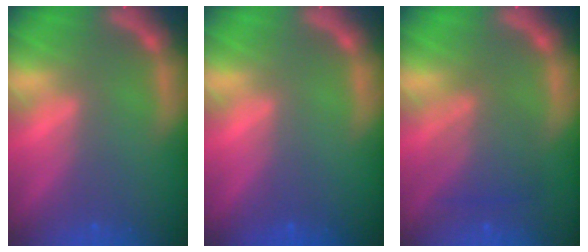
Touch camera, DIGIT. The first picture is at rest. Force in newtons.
{"total": 0.0}
{"total": 4.5}